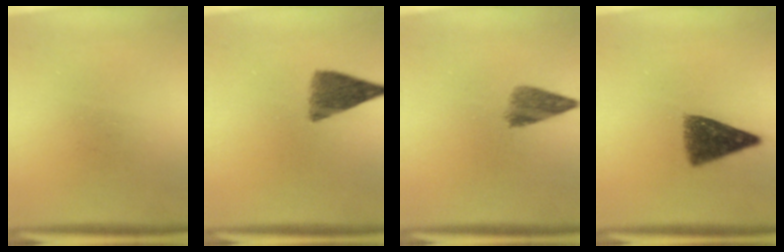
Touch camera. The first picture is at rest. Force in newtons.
{"total": 6.3}
{"total": 4.2}
{"total": 8.0}